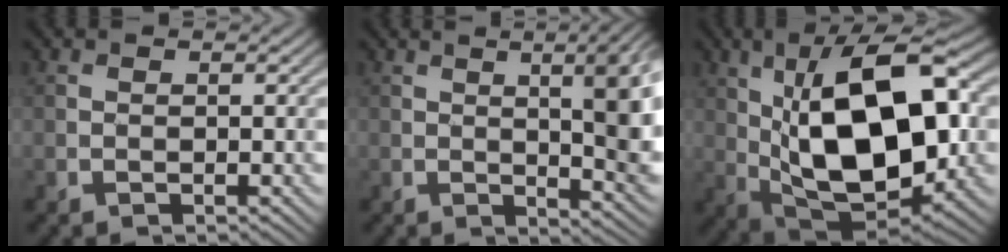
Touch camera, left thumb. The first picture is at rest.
{"total": 12.6, "force": [2.5, 4.1, 11.6], "torque": [-0.130, 0.028, 0.036]}
{"total": 17.6, "force": [1.9, 8.5, 15.3], "torque": [-0.263, 0.006, 0.024]}